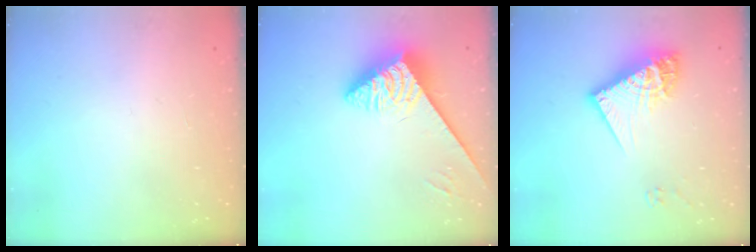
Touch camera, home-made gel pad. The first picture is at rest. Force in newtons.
{"total": 3.7, "press": 3.6, "slide": 0.5}
{"total": 15.5, "press": 15.5, "slide": 1.4}